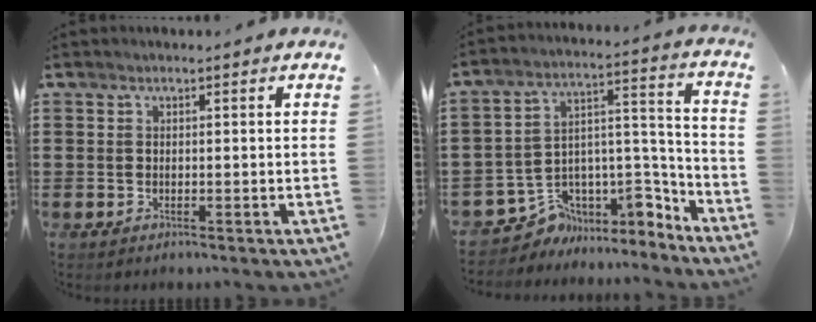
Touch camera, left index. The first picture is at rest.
{"total": 7.5, "force": [-6.1, 4.0, 1.8], "torque": [-0.032, 0.003, -0.111]}